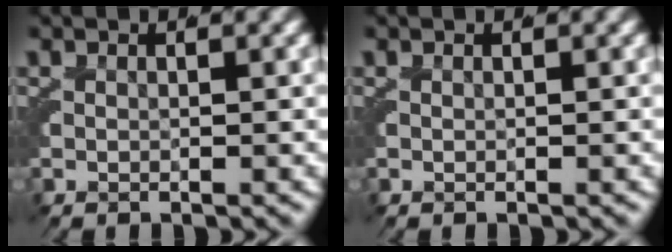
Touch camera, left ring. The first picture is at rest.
{"total": 0.0}